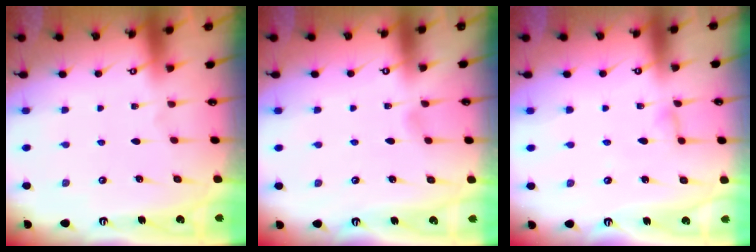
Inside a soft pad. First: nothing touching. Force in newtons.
{"total": 3.6, "press": 3.6, "slide": 0.4}
{"total": 3.0, "press": 3.0, "slide": 0.3}